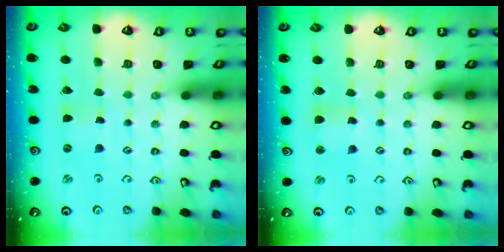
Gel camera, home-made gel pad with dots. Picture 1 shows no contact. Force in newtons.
{"total": 2.8, "press": 2.8, "slide": 0.3}